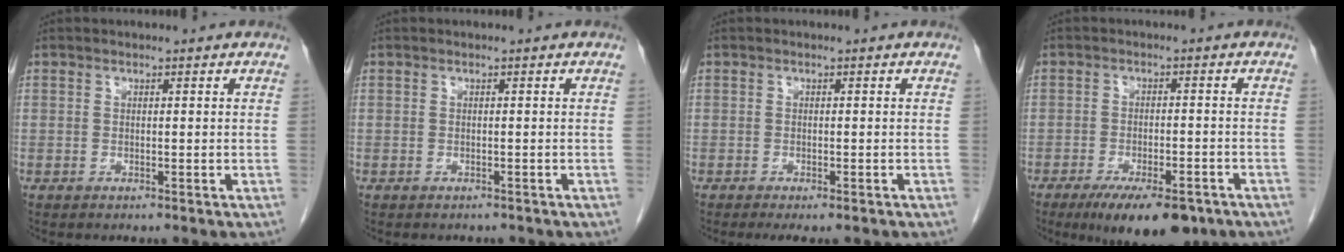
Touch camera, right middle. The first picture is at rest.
{"total": 1.9, "force": [-1.7, 0.8, 0.3], "torque": [-0.008, -0.002, -0.021]}
{"total": 3.4, "force": [-2.6, 0.9, 1.9], "torque": [-0.021, -0.009, -0.035]}
{"total": 11.1, "force": [-7.8, 3.5, 7.1], "torque": [-0.101, -0.010, -0.116]}